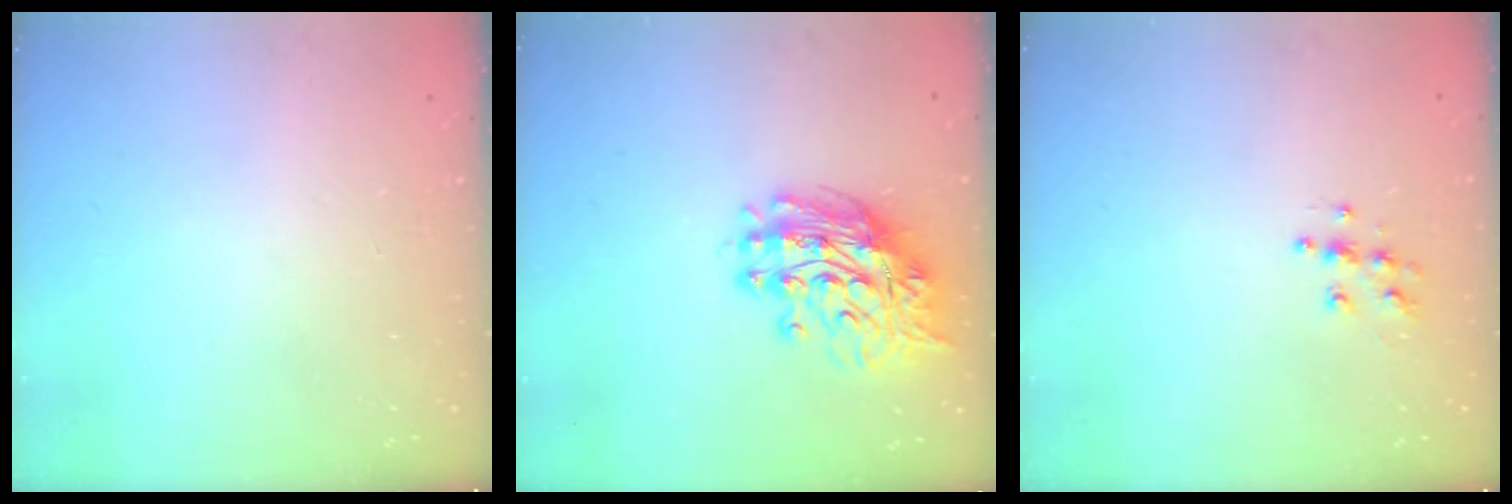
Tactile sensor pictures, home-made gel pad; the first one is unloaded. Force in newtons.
{"total": 14.5, "press": 14.4, "slide": 1.3}
{"total": 6.6, "press": 6.6, "slide": 0.3}